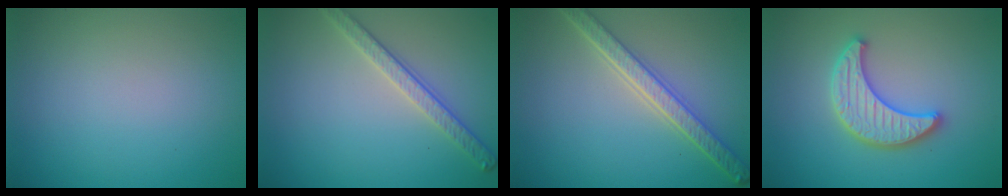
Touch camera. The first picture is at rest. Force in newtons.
{"total": 2.8, "press": 2.7, "slide": 0.8}
{"total": 4.9, "press": 3.8, "slide": 3.1}
{"total": 4.0, "press": 3.9, "slide": 0.8}